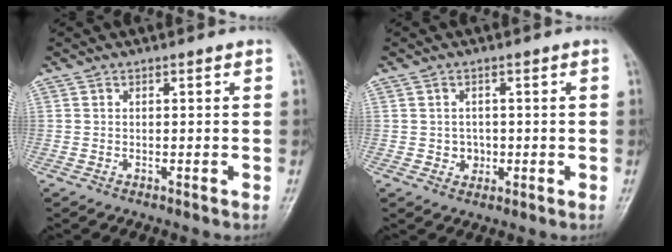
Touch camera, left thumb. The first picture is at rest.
{"total": 2.5, "force": [-0.2, 2.3, 0.9], "torque": [0.003, 0.004, -0.001]}